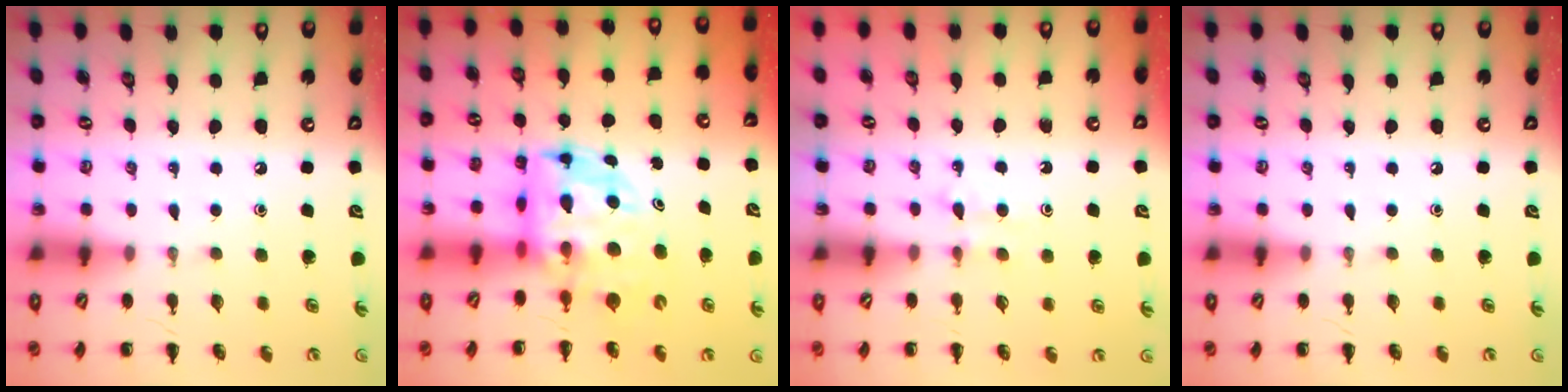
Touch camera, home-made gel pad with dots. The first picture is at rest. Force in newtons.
{"total": 8.4, "press": 8.1, "slide": 2.2}
{"total": 3.8, "press": 3.6, "slide": 1.3}
{"total": 0.0}